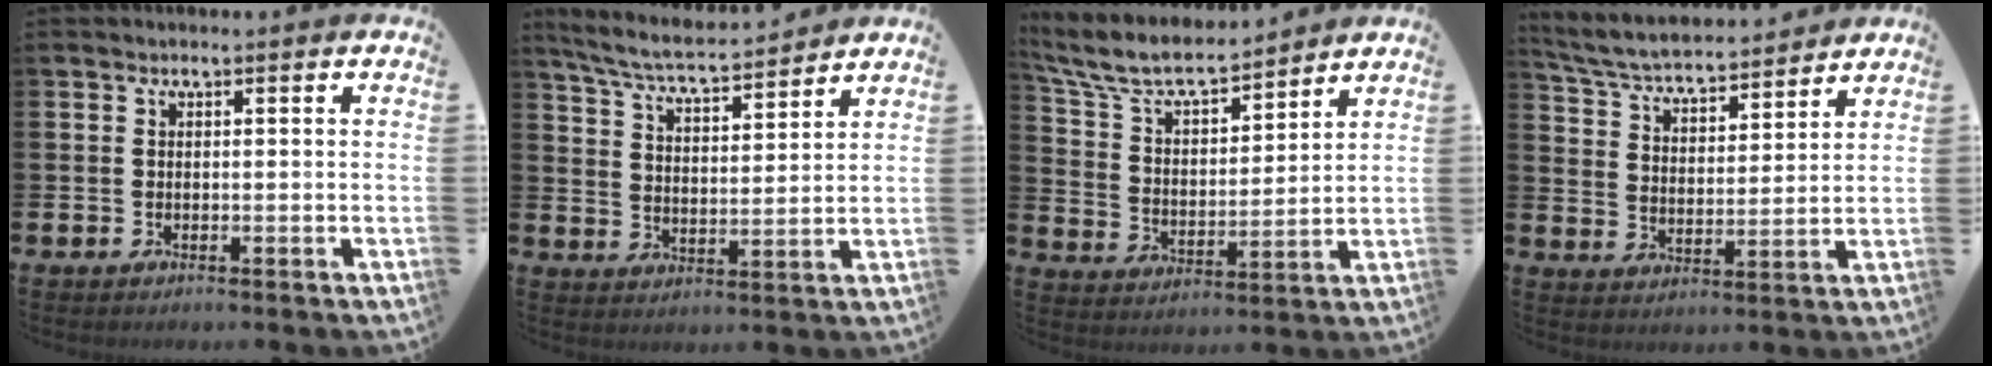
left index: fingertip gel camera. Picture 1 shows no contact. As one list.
[{"total": 6.1, "force": [5.8, 0.5, 2.0], "torque": [-0.063, -0.037, 0.099]}, {"total": 8.2, "force": [7.3, 2.1, 3.0], "torque": [-0.091, -0.050, 0.127]}, {"total": 5.4, "force": [5.2, 1.1, 1.3], "torque": [-0.051, -0.043, 0.086]}]